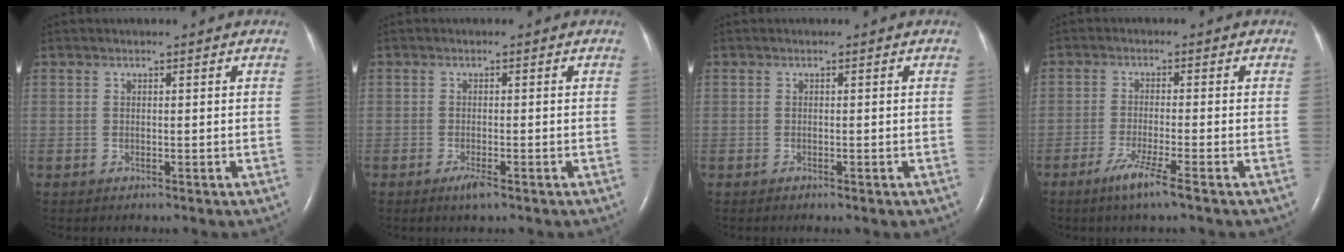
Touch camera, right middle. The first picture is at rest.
{"total": 1.8, "force": [-1.2, 0.2, 1.4], "torque": [-0.031, -0.004, -0.021]}
{"total": 0.7, "force": [-0.5, 0.1, 0.5], "torque": [-0.012, -0.002, -0.004]}
{"total": 4.9, "force": [-3.1, -0.5, 3.8], "torque": [-0.078, -0.014, -0.062]}